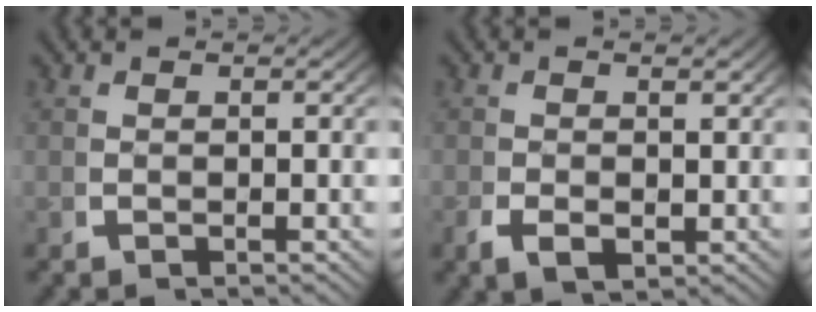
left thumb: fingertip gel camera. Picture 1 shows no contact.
{"total": 2.0, "force": [-0.3, 1.3, 1.5], "torque": [-0.035, -0.016, 0.004]}